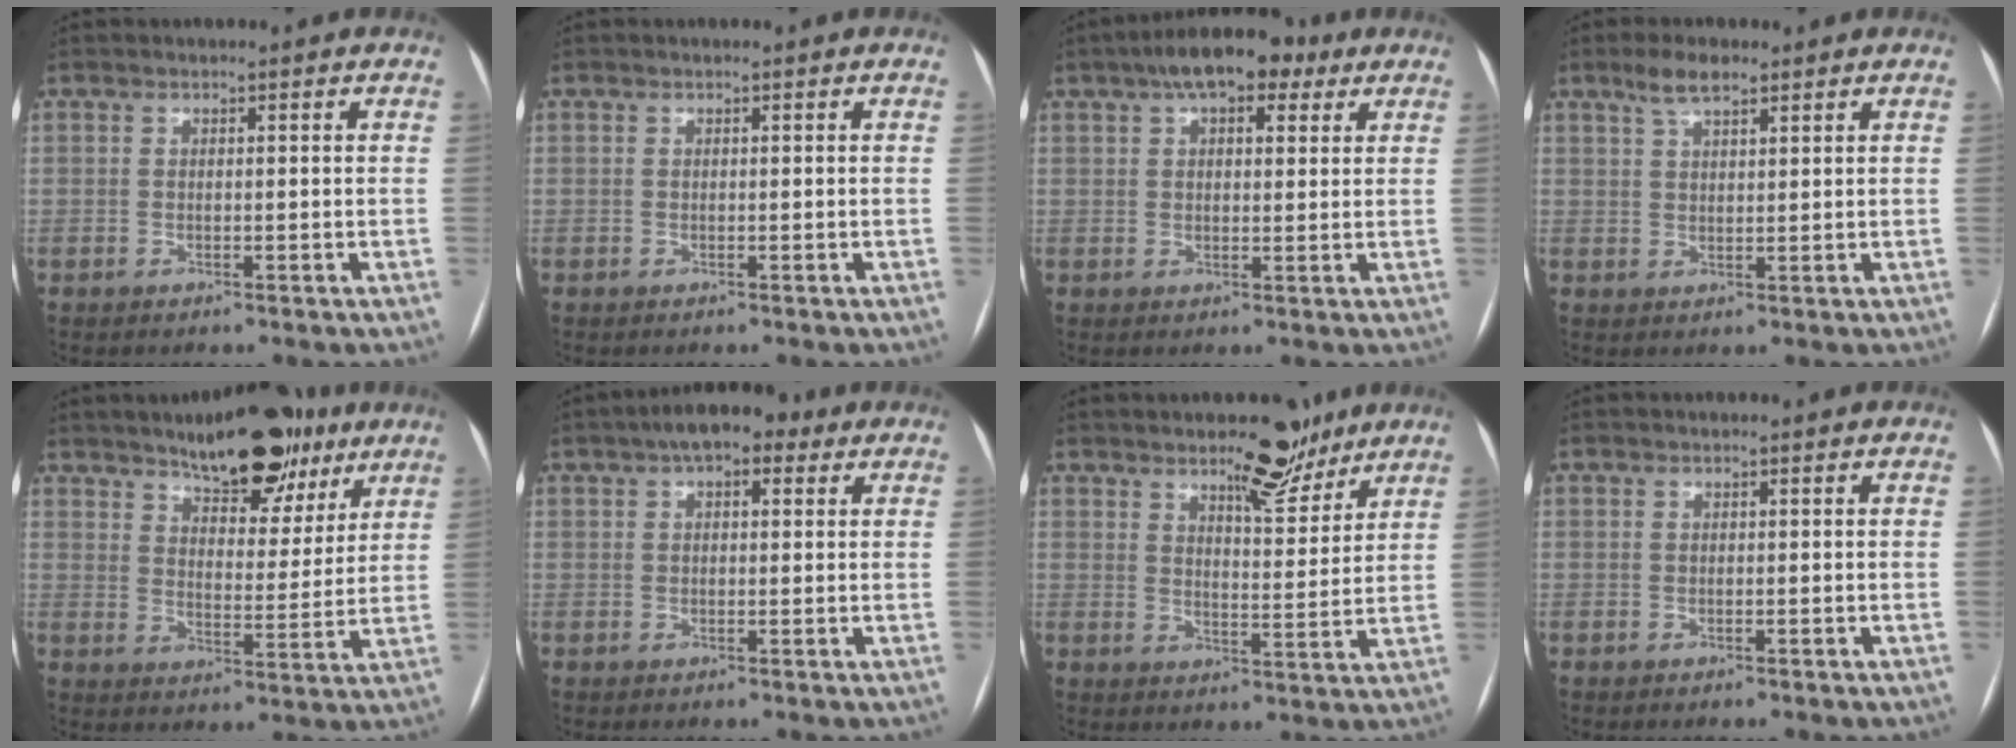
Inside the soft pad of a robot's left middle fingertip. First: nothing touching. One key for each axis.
{"total": 0.0}
{"total": 10.2, "fx": 6.0, "fy": 4.4, "fz": 6.9, "tx": -0.109, "ty": 0.034, "tz": 0.092}
{"total": 4.1, "fx": 3.0, "fy": 1.2, "fz": 2.6, "tx": -0.054, "ty": 0.010, "tz": 0.056}
{"total": 13.0, "fx": 9.3, "fy": 4.9, "fz": 7.7, "tx": -0.094, "ty": 0.004, "tz": 0.139}
{"total": 6.9, "fx": 3.8, "fy": 3.1, "fz": 4.9, "tx": -0.076, "ty": 0.030, "tz": 0.054}
{"total": 7.8, "fx": 6.1, "fy": 2.5, "fz": 4.2, "tx": -0.057, "ty": -0.006, "tz": 0.093}
{"total": 0.0}